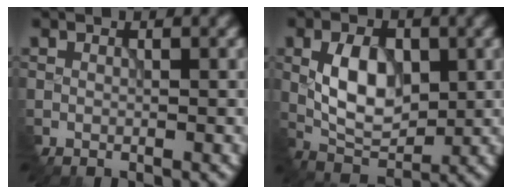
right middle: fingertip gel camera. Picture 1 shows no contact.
{"total": 5.7, "force": [-0.2, 3.5, 4.4], "torque": [-0.086, 0.000, 0.002]}